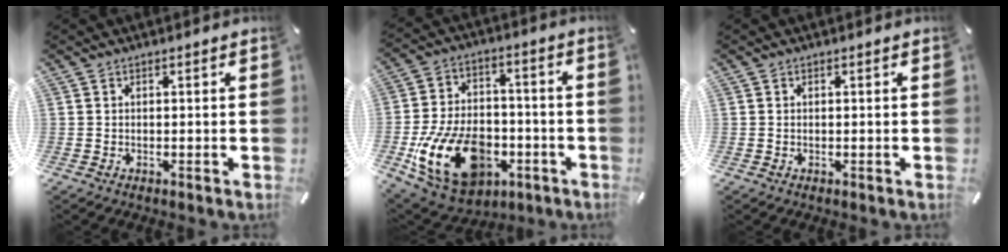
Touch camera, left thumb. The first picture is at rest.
{"total": 20.1, "force": [-7.5, 13.1, 13.2], "torque": [-0.247, 0.039, -0.116]}
{"total": 0.0}